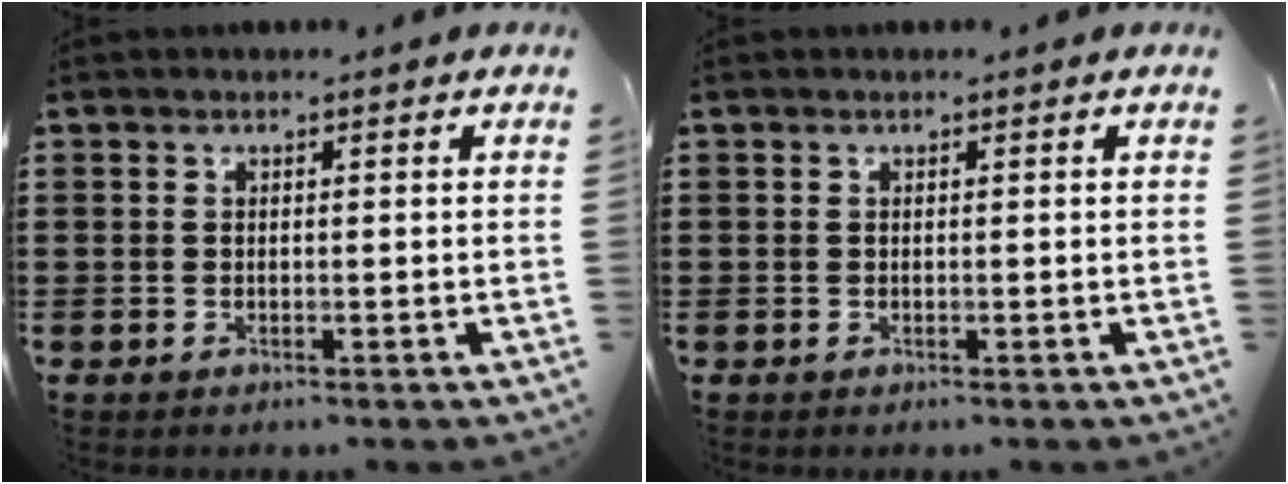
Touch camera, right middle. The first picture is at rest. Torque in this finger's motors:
{"motor_torque": [0.03, -0.02, 0.00, 0.01]}